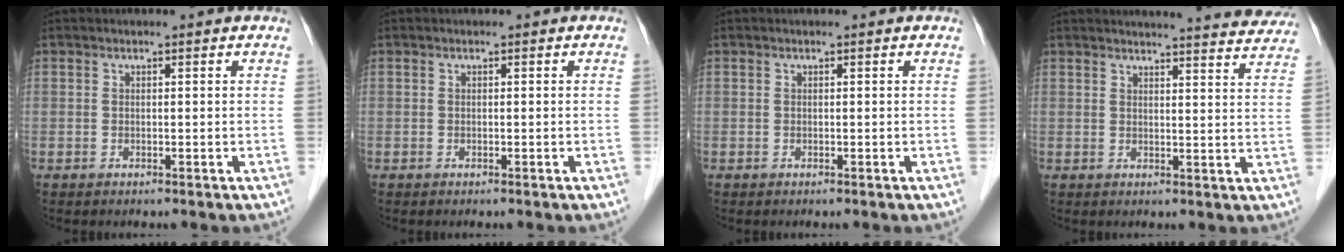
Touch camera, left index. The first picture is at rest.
{"total": 0.0}
{"total": 0.0}
{"total": 17.2, "force": [16.6, 1.3, 4.3], "torque": [-0.045, -0.049, 0.179]}